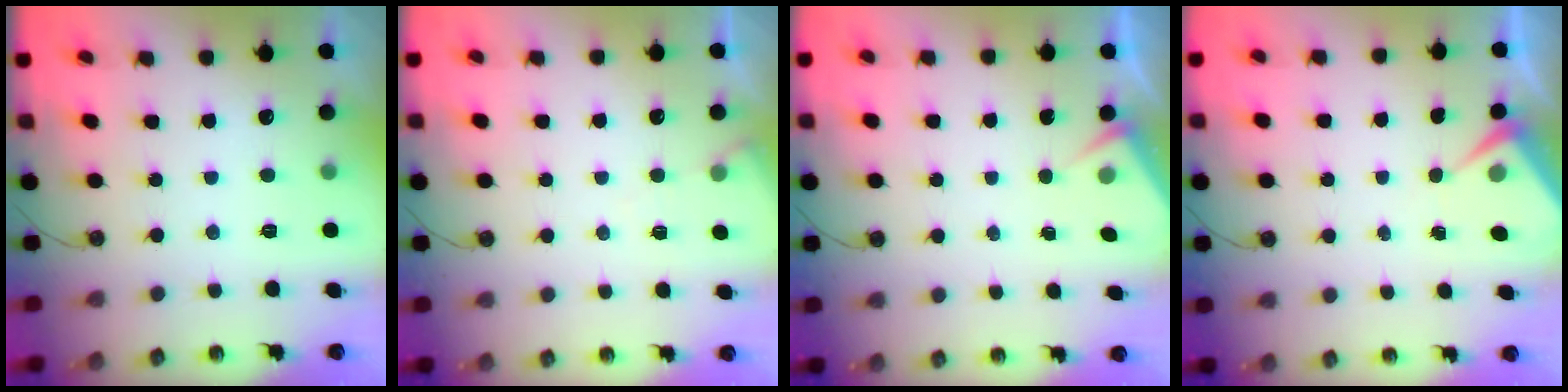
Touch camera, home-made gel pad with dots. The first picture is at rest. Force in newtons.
{"total": 4.8, "press": 4.7, "slide": 0.7}
{"total": 2.8, "press": 2.7, "slide": 0.4}
{"total": 4.1, "press": 4.0, "slide": 0.5}